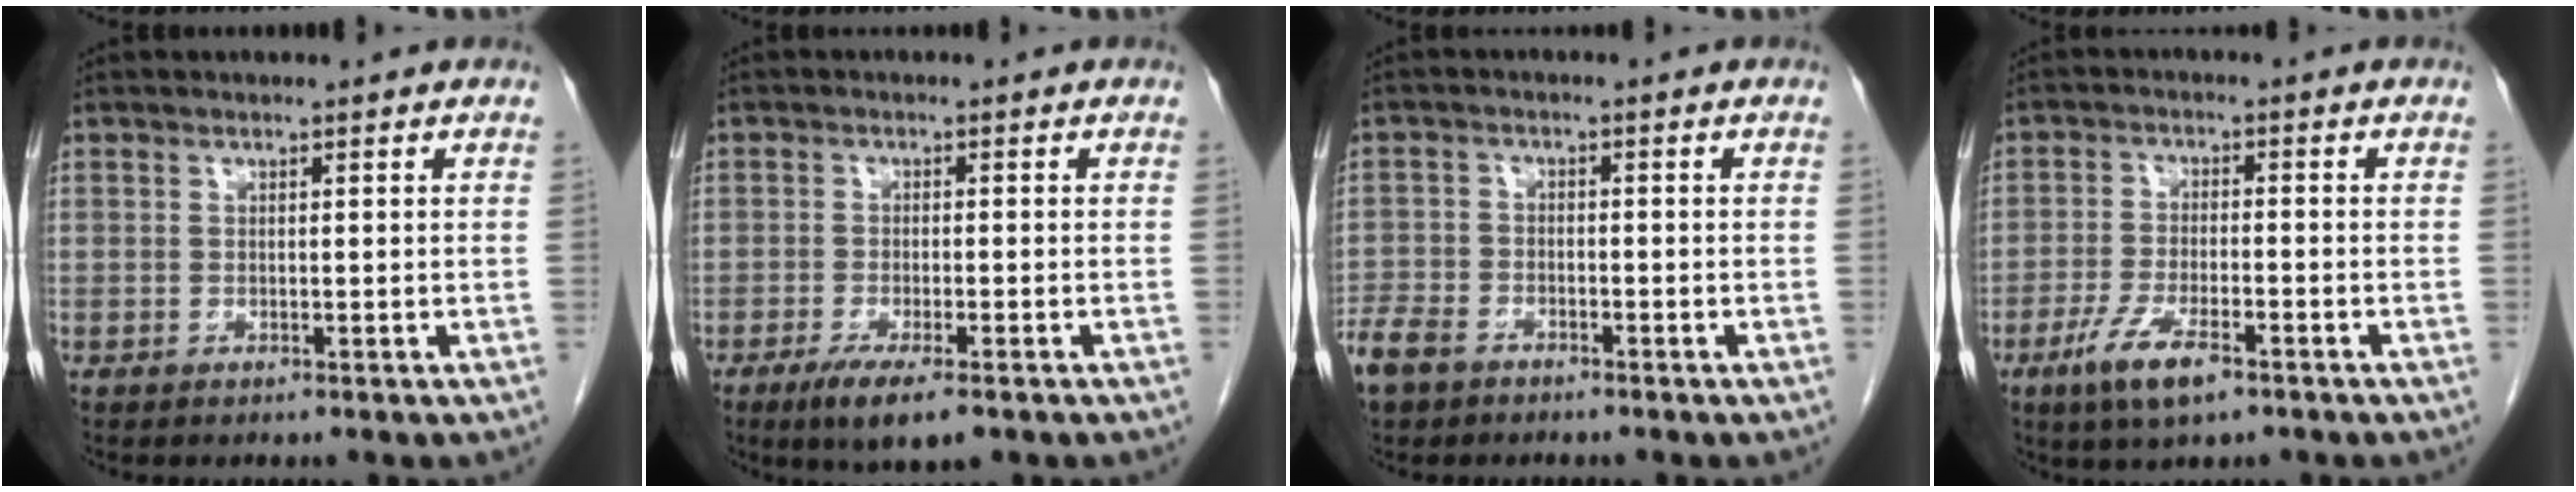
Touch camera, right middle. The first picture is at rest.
{"total": 6.4, "force": [-4.1, 1.2, 4.8], "torque": [-0.082, -0.016, -0.061]}
{"total": 6.1, "force": [-4.6, 3.3, 2.2], "torque": [-0.046, 0.001, -0.085]}
{"total": 8.9, "force": [-5.2, 1.5, 7.1], "torque": [-0.143, -0.019, -0.093]}